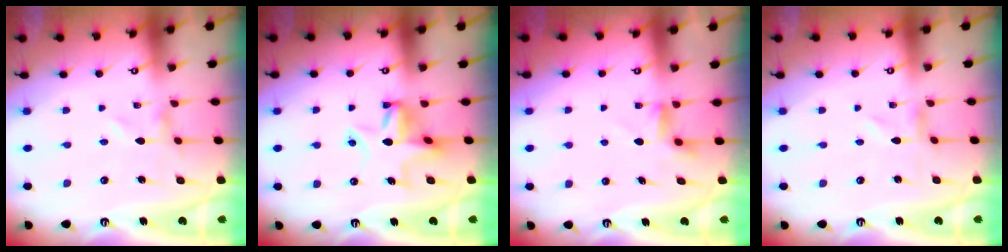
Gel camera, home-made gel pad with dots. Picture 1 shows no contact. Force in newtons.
{"total": 11.5, "press": 11.5, "slide": 0.5}
{"total": 4.1, "press": 4.0, "slide": 0.5}
{"total": 0.0}